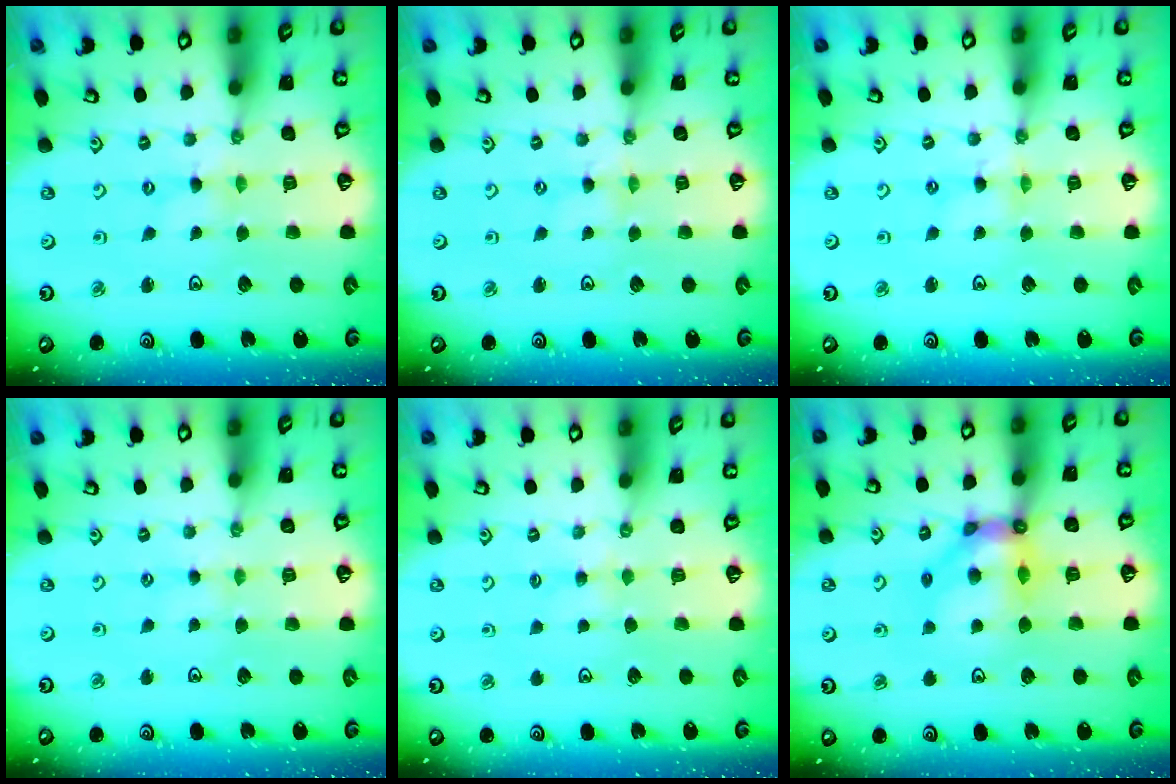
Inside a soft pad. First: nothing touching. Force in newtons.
{"total": 0.0}
{"total": 1.7, "press": 1.7, "slide": 0.2}
{"total": 1.7, "press": 1.7, "slide": 0.4}
{"total": 1.9, "press": 1.8, "slide": 0.3}
{"total": 10.4, "press": 10.2, "slide": 1.8}